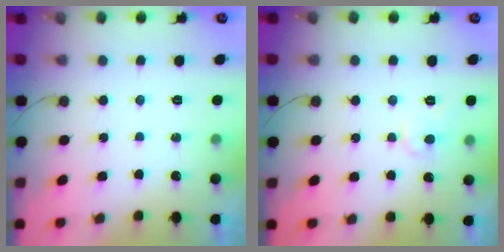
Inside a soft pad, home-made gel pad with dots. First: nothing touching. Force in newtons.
{"total": 4.8, "press": 4.8, "slide": 0.2}